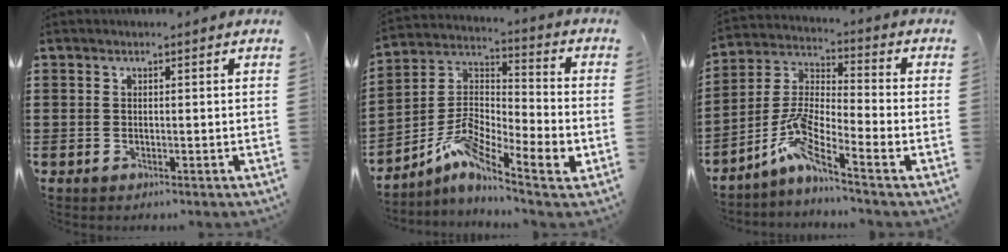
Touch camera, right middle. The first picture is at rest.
{"total": 8.4, "force": [-4.7, 3.1, 6.3], "torque": [-0.160, -0.022, -0.102]}
{"total": 7.6, "force": [-5.0, 1.2, 5.6], "torque": [-0.143, -0.025, -0.106]}